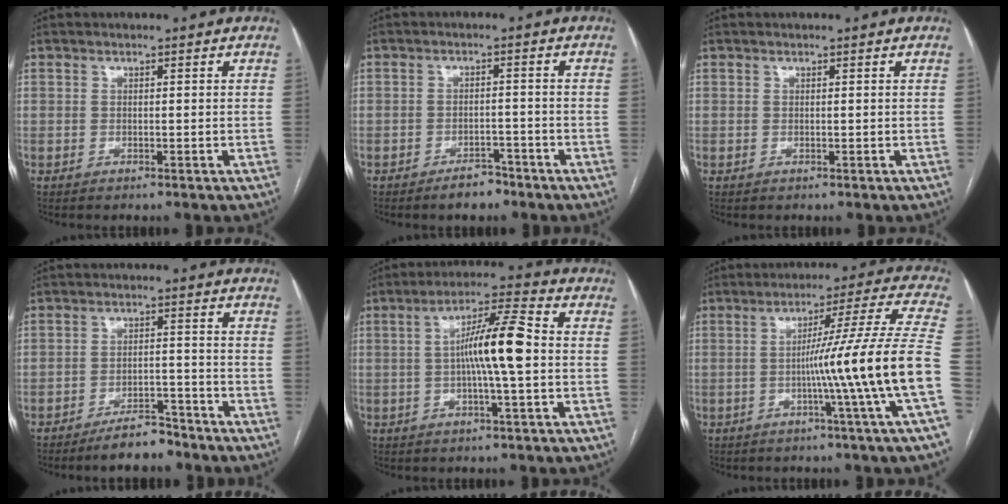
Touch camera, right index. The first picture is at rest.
{"total": 3.7, "force": [-2.9, 1.6, 1.6], "torque": [-0.022, 0.004, -0.041]}
{"total": 0.0}
{"total": 5.8, "force": [-5.0, 1.7, 2.4], "torque": [-0.035, 0.001, -0.083]}
{"total": 9.8, "force": [-0.2, 0.5, 9.8], "torque": [-0.175, 0.016, -0.012]}
{"total": 16.7, "force": [-3.9, -3.6, 15.8], "torque": [-0.222, -0.001, -0.068]}